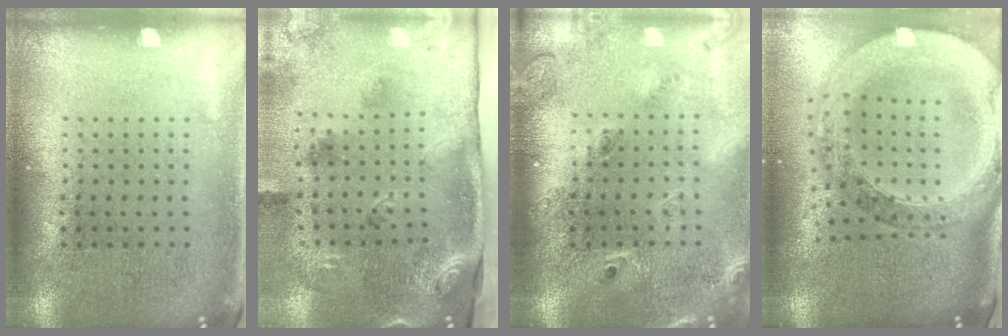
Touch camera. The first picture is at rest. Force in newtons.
{"total": 3.3, "press": 2.1, "slide": 2.6}
{"total": 2.3, "press": 1.7, "slide": 1.5}
{"total": 2.7, "press": 2.4, "slide": 1.4}